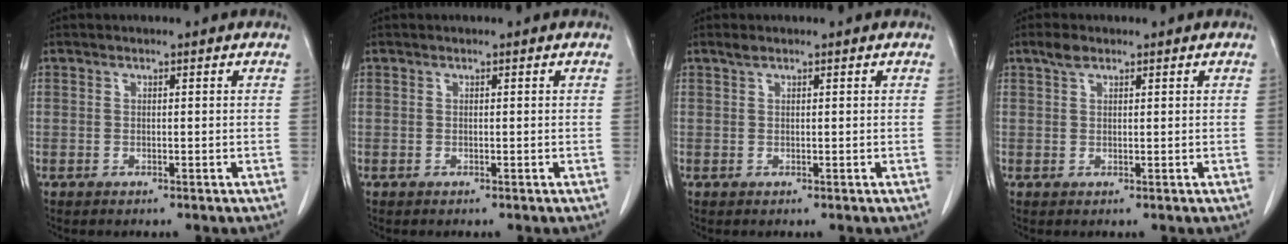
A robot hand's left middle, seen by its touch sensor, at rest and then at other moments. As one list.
[{"total": 0.0}, {"total": 0.8, "force": [0.6, 0.1, 0.4], "torque": [-0.014, 0.006, 0.016]}, {"total": 1.9, "force": [1.4, 0.8, 1.1], "torque": [-0.025, 0.010, 0.026]}]